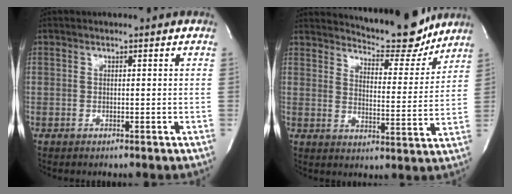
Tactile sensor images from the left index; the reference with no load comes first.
{"total": 11.5, "force": [11.0, 1.9, 2.8], "torque": [-0.037, -0.033, 0.146]}